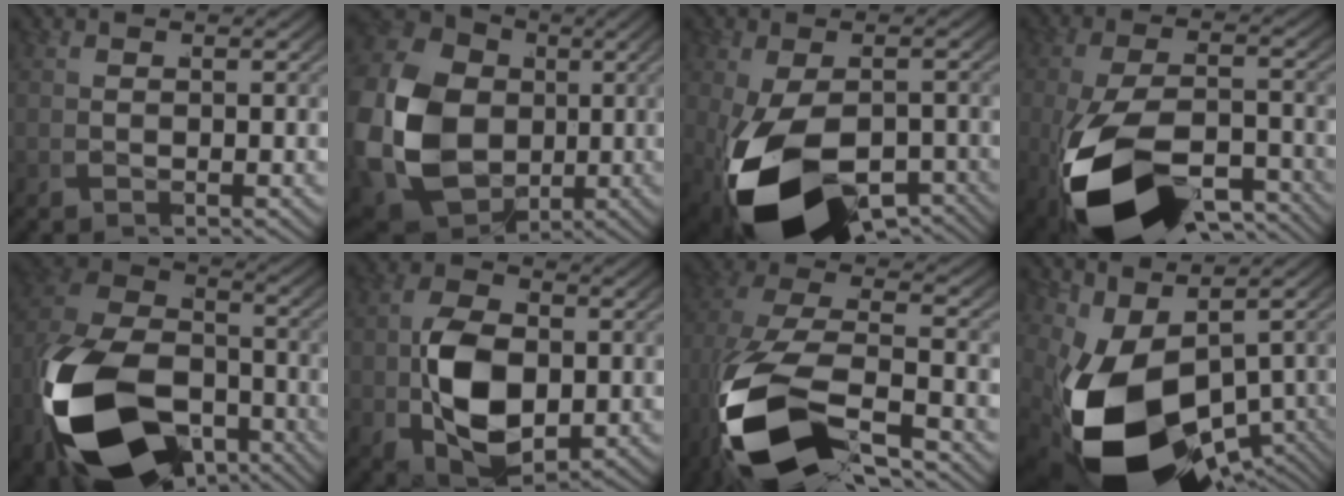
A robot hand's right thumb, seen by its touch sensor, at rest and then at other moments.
{"total": 18.2, "force": [-1.0, 15.1, 10.1], "torque": [-0.285, -0.051, -0.015]}
{"total": 14.7, "force": [-6.5, 7.4, 11.0], "torque": [-0.225, -0.050, -0.077]}
{"total": 16.4, "force": [-7.8, 8.5, 11.7], "torque": [-0.246, -0.056, -0.097]}
{"total": 19.9, "force": [-7.6, 13.2, 12.9], "torque": [-0.281, -0.088, -0.092]}
{"total": 8.8, "force": [-2.1, 5.9, 6.2], "torque": [-0.155, -0.041, -0.021]}
{"total": 13.7, "force": [-4.8, 6.9, 10.8], "torque": [-0.258, -0.040, -0.053]}
{"total": 16.8, "force": [-5.2, 9.8, 12.6], "torque": [-0.271, -0.068, -0.052]}